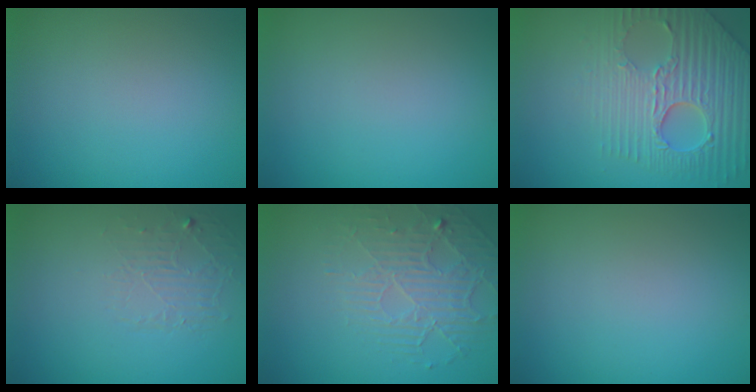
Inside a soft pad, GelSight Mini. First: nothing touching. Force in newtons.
{"total": 0.0}
{"total": 6.2, "press": 5.2, "slide": 3.3}
{"total": 1.8, "press": 0.4, "slide": 1.8}
{"total": 2.6, "press": 2.0, "slide": 1.7}
{"total": 0.0}